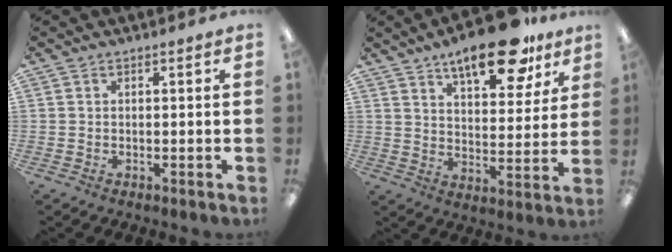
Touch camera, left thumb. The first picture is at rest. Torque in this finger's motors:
{"motor_torque": [0.19, 0.42, 1.51, -1.26, 0.12]}